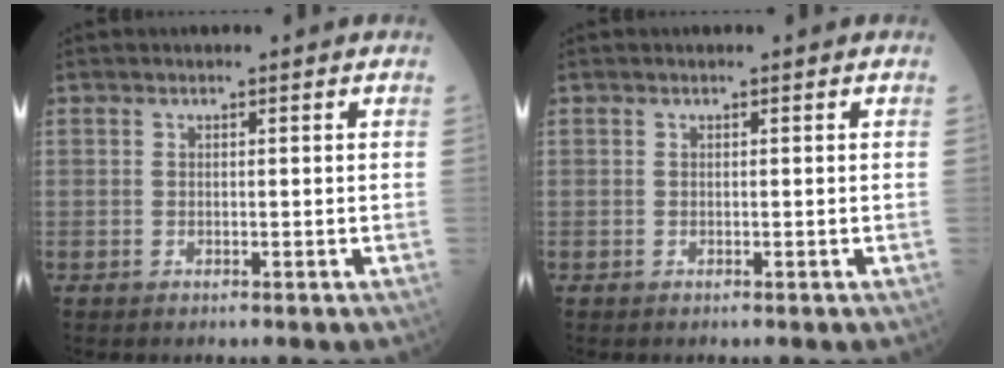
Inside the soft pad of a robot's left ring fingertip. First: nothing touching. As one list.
[{"total": 0.0}]